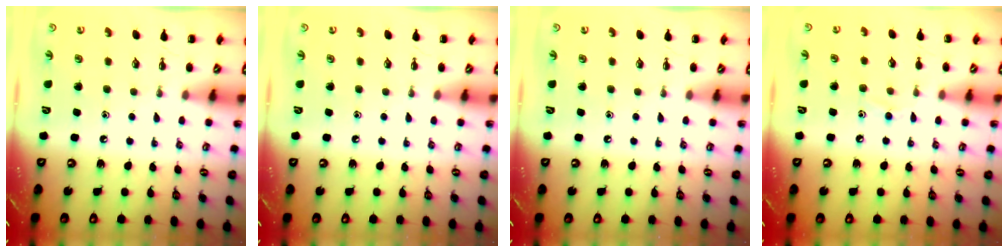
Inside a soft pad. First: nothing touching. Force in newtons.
{"total": 0.0}
{"total": 0.0}
{"total": 7.6, "press": 7.3, "slide": 2.3}